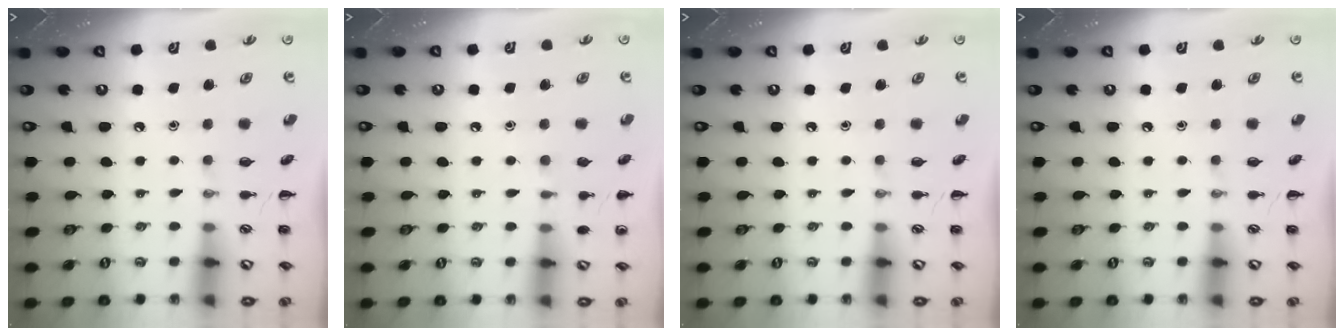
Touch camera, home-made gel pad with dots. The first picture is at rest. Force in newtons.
{"total": 5.0, "press": 4.7, "slide": 1.5}
{"total": 0.0}
{"total": 0.0}